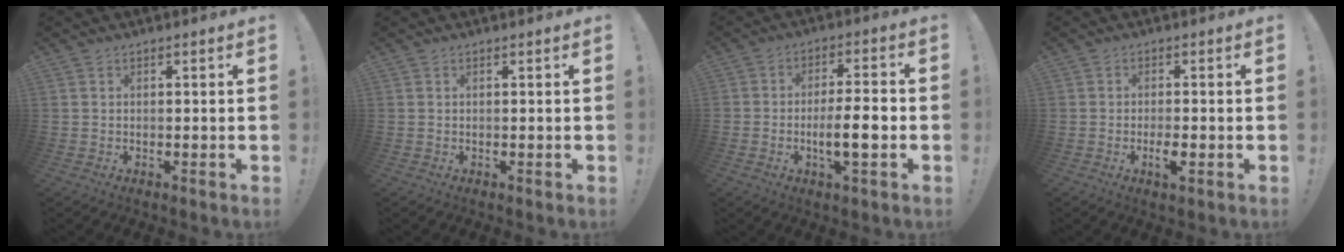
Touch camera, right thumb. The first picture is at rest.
{"total": 0.0}
{"total": 9.7, "force": [-2.6, 1.9, 9.1], "torque": [-0.158, 0.001, -0.048]}
{"total": 4.0, "force": [-1.8, 0.9, 3.4], "torque": [-0.069, -0.002, -0.032]}